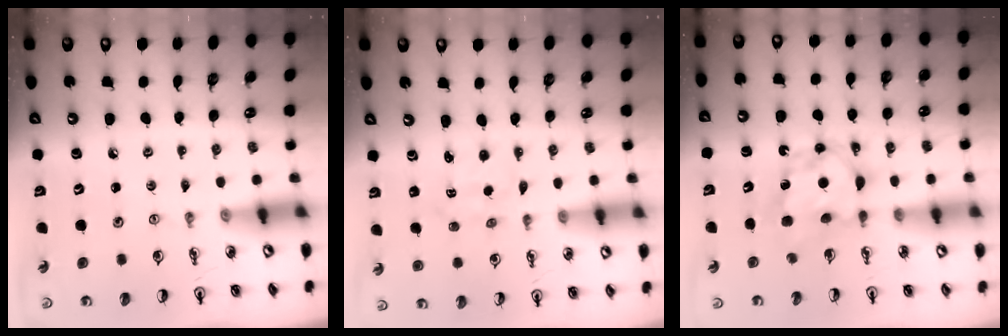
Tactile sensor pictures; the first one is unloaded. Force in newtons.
{"total": 1.8, "press": 1.7, "slide": 0.3}
{"total": 7.3, "press": 7.3, "slide": 0.2}